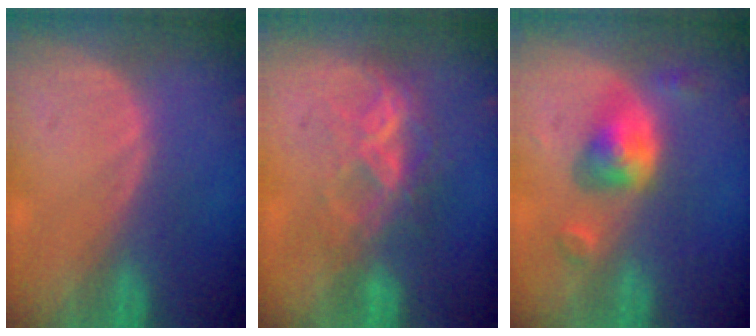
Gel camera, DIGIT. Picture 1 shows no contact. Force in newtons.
{"total": 7.3, "press": 6.1, "slide": 3.9}
{"total": 5.8, "press": 5.3, "slide": 2.1}